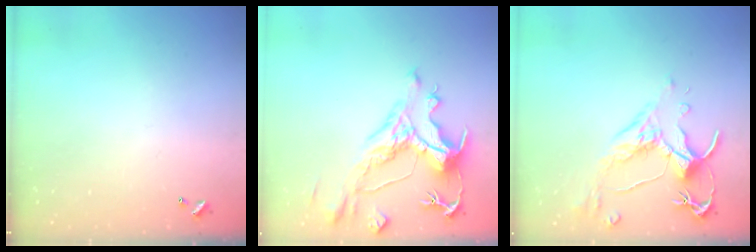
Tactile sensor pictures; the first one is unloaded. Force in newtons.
{"total": 4.6, "press": 4.2, "slide": 1.8}
{"total": 2.6, "press": 2.2, "slide": 1.3}